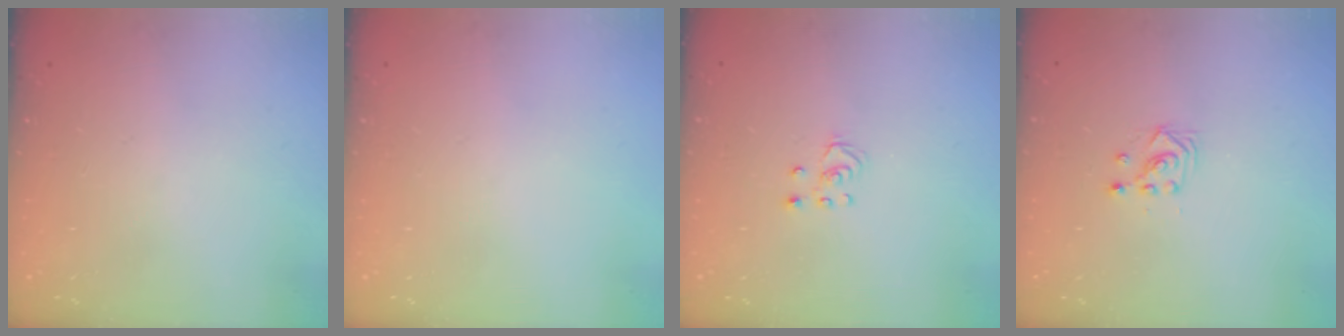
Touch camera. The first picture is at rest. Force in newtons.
{"total": 0.0}
{"total": 2.5, "press": 2.5, "slide": 0.2}
{"total": 3.0, "press": 3.0, "slide": 0.4}